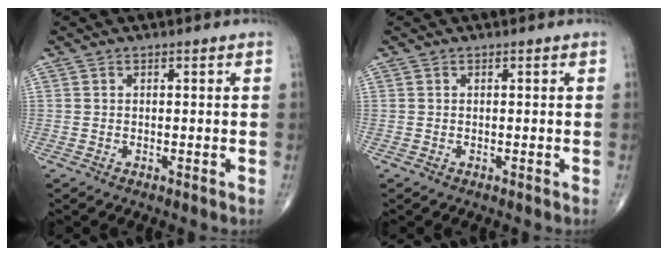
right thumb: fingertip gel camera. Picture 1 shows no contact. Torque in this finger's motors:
{"motor_torque": [0.05, -0.17, 0.15, 0.03, -0.07]}